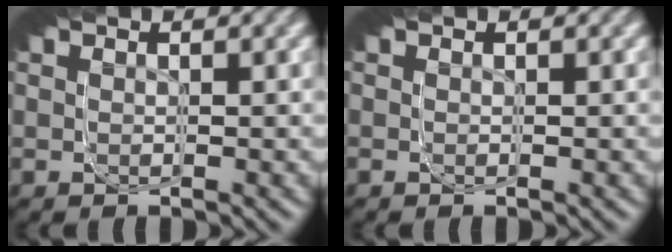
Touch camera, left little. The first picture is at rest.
{"total": 0.0}